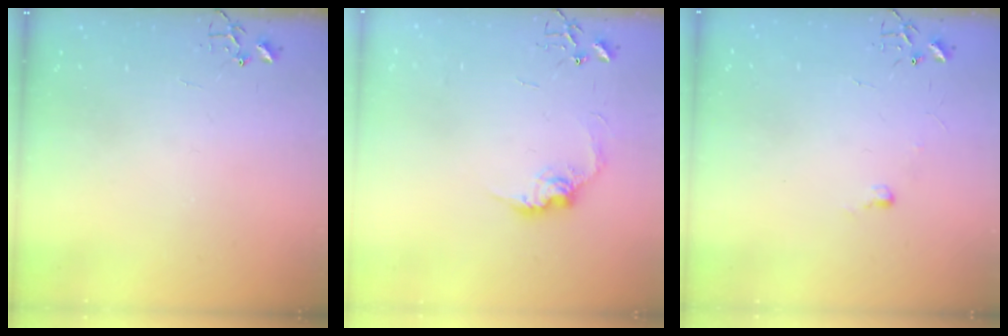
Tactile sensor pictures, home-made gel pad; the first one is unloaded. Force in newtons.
{"total": 10.1, "press": 10.0, "slide": 0.5}
{"total": 4.0, "press": 4.0, "slide": 0.6}